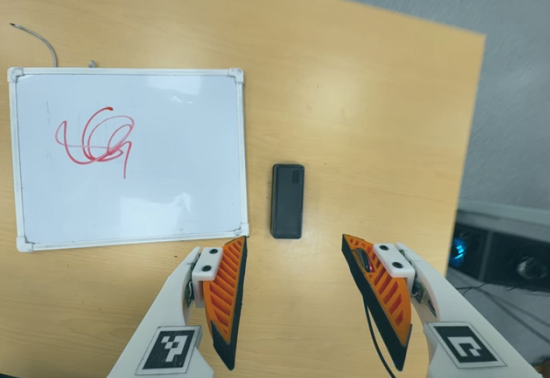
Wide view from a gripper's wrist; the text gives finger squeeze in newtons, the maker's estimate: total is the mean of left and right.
{"total": 0.0}